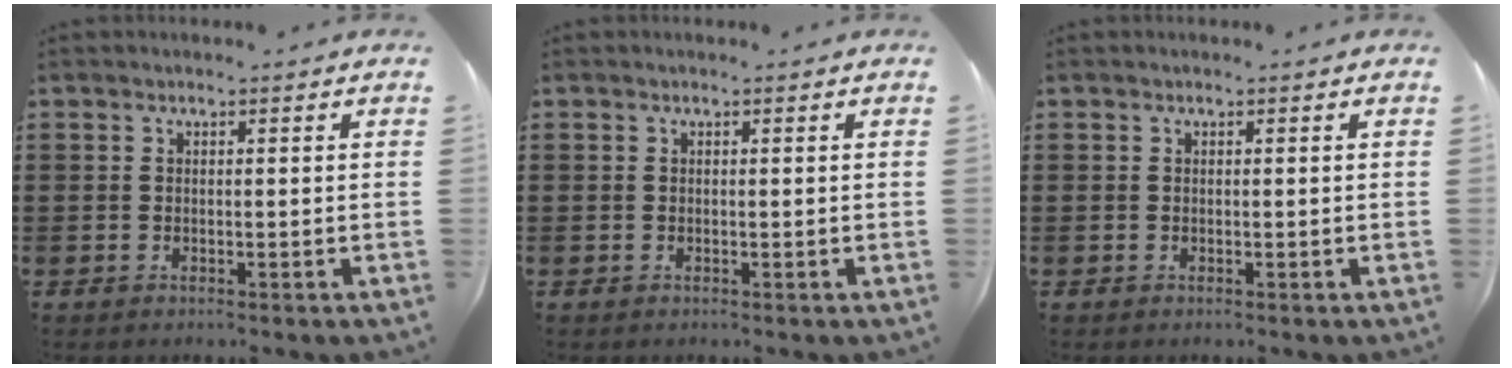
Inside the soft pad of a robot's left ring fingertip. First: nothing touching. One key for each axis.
{"total": 0.0}
{"total": 0.0}